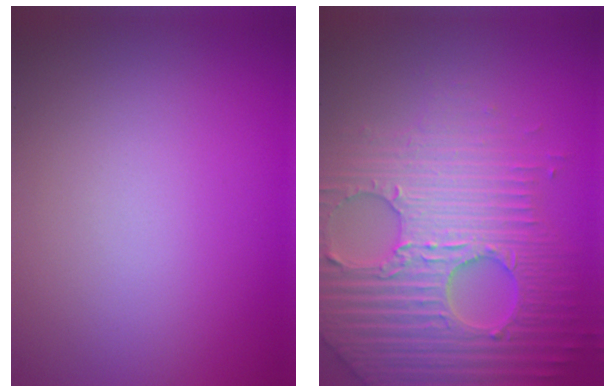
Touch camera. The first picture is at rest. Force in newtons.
{"total": 7.3, "press": 7.0, "slide": 1.8}